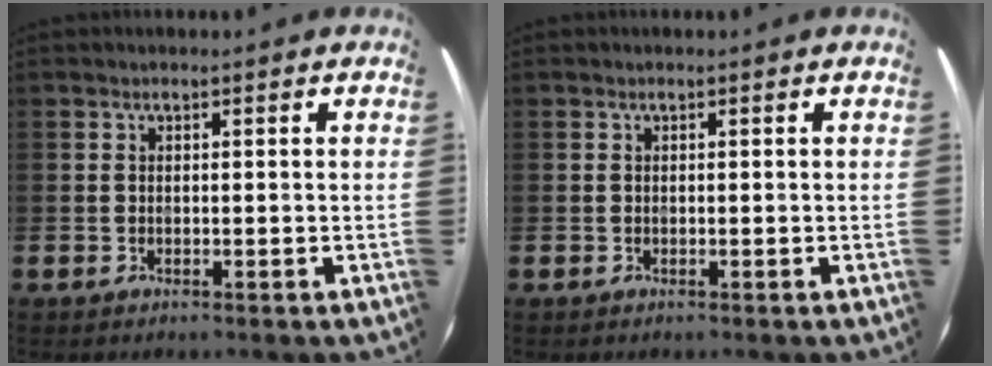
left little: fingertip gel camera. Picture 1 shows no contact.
{"total": 0.0}